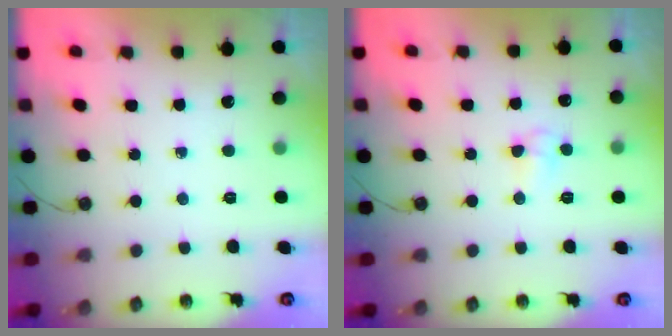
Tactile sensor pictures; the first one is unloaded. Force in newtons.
{"total": 4.4, "press": 4.4, "slide": 0.5}